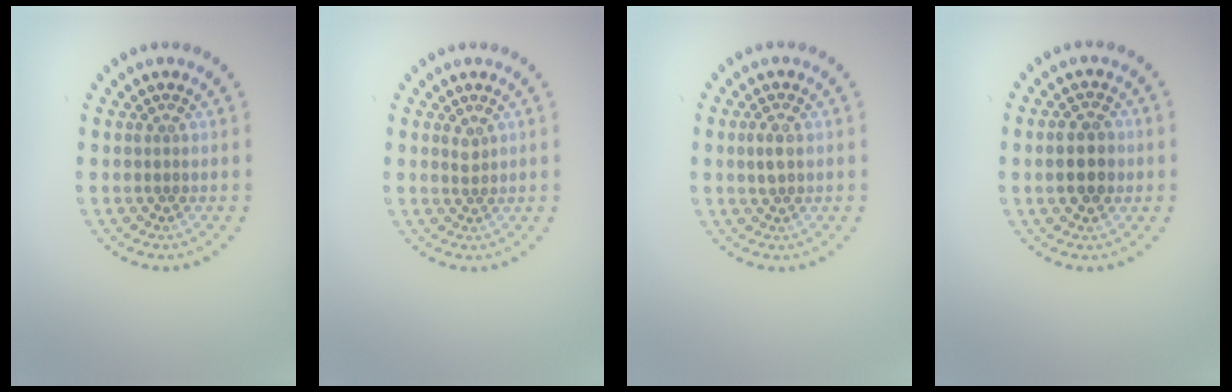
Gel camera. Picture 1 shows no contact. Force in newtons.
{"total": 0.9, "press": 0.7, "slide": 0.5}
{"total": 1.4, "press": 1.4, "slide": 0.3}
{"total": 3.3, "press": 3.3, "slide": 0.2}